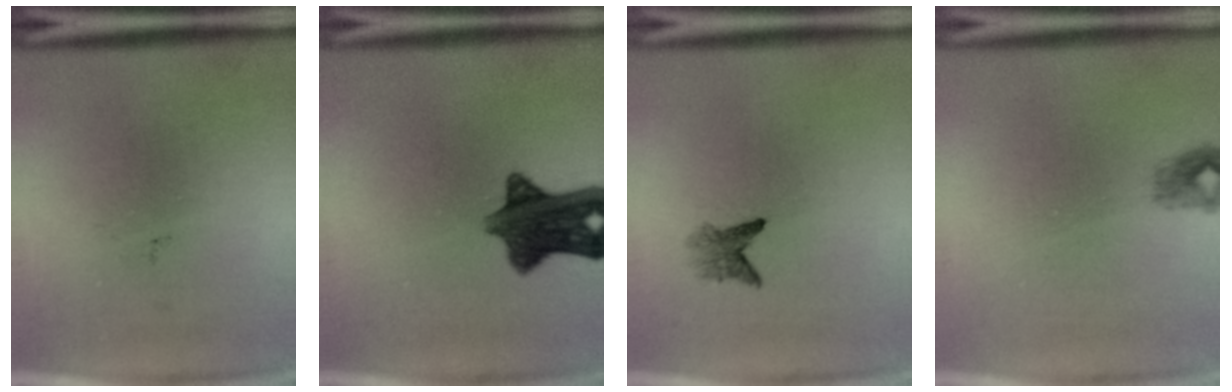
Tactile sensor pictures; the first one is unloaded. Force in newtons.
{"total": 9.9}
{"total": 2.0}
{"total": 1.5}